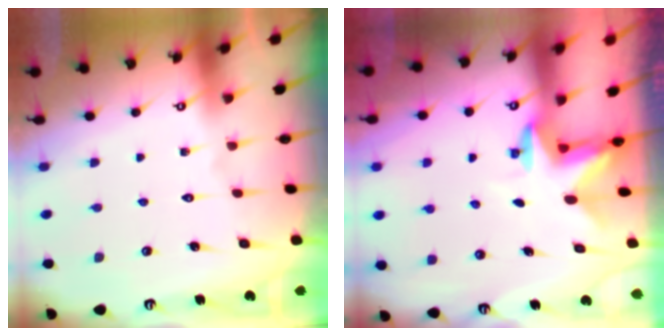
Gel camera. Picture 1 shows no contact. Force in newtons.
{"total": 2.4, "press": 2.3, "slide": 0.4}